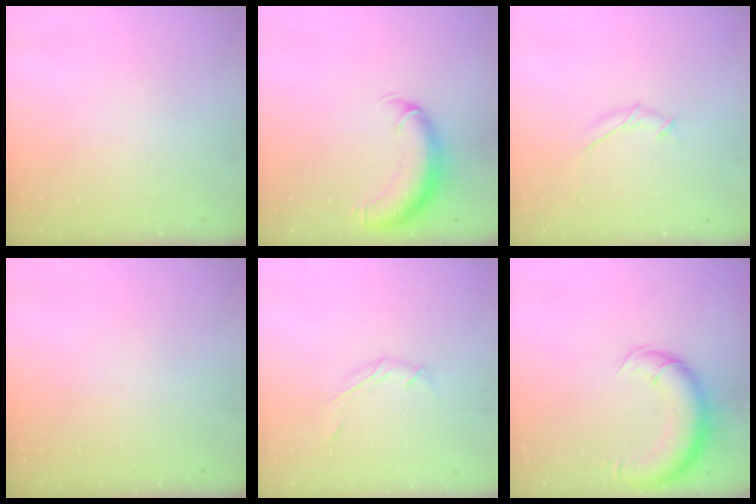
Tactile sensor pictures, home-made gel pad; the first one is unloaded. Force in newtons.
{"total": 11.9, "press": 11.6, "slide": 2.7}
{"total": 5.3, "press": 5.1, "slide": 1.0}
{"total": 0.0}
{"total": 4.4, "press": 4.3, "slide": 0.8}
{"total": 13.8, "press": 13.2, "slide": 4.1}